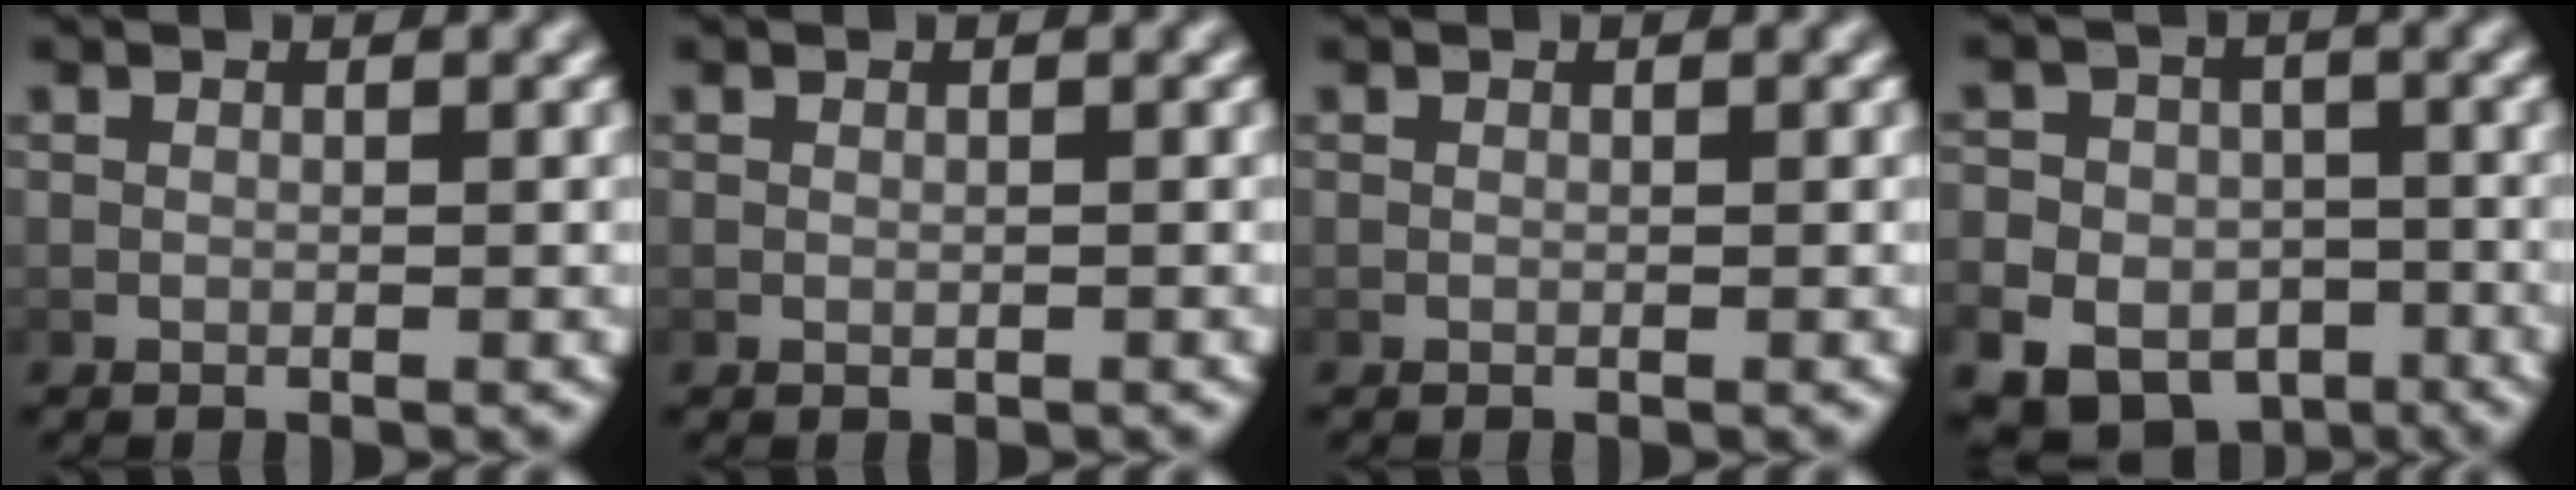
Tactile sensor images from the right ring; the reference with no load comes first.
{"total": 0.0}
{"total": 0.0}
{"total": 10.1, "force": [-5.8, 7.6, 3.1], "torque": [-0.058, -0.046, -0.092]}